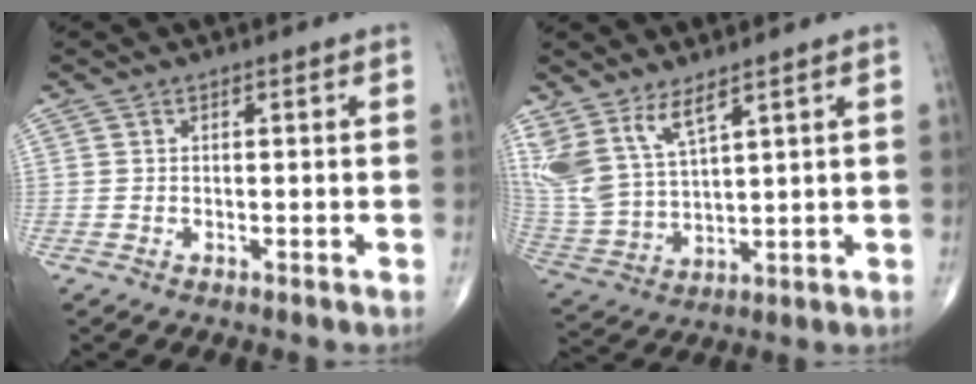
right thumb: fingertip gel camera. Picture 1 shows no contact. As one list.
[{"total": 11.0, "force": [7.1, 4.1, 7.3], "torque": [-0.156, -0.032, 0.165]}]